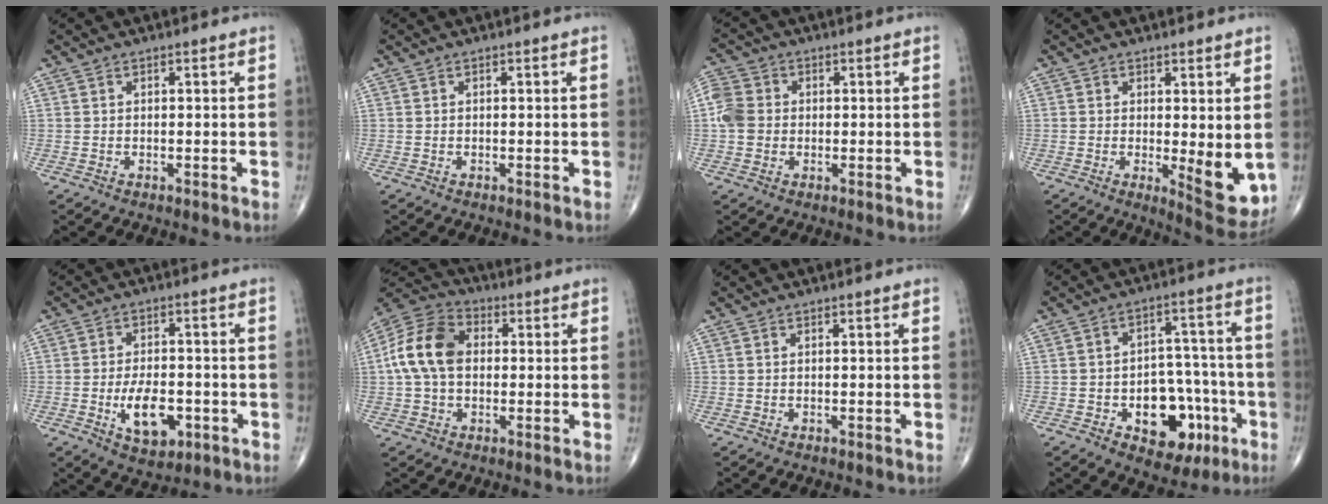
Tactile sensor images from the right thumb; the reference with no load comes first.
{"total": 0.0}
{"total": 5.7, "force": [-0.1, 5.0, 2.8], "torque": [-0.054, 0.012, -0.009]}
{"total": 7.5, "force": [0.1, 2.5, 7.0], "torque": [-0.084, -0.020, 0.008]}
{"total": 9.1, "force": [-2.7, 5.0, 7.1], "torque": [-0.103, 0.007, -0.035]}
{"total": 12.9, "force": [0.9, 8.8, 9.3], "torque": [-0.178, 0.030, 0.006]}
{"total": 0.0}
{"total": 14.3, "force": [-5.3, 9.2, 9.6], "torque": [-0.083, 0.047, -0.066]}